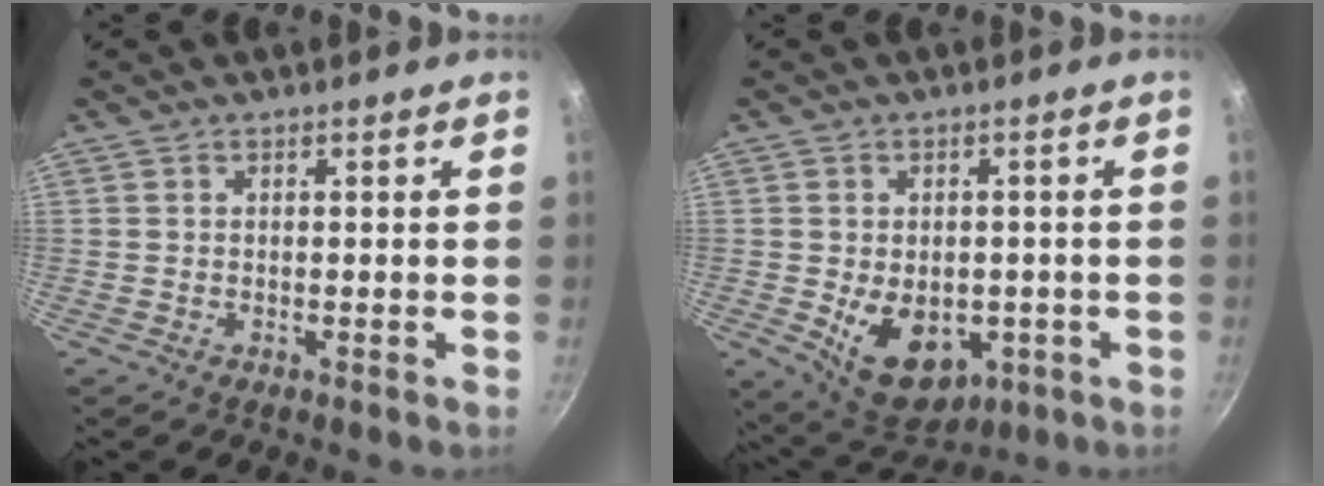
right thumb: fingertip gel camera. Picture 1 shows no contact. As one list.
[{"total": 11.8, "force": [-2.6, 8.2, 8.1], "torque": [-0.087, -0.006, -0.015]}]